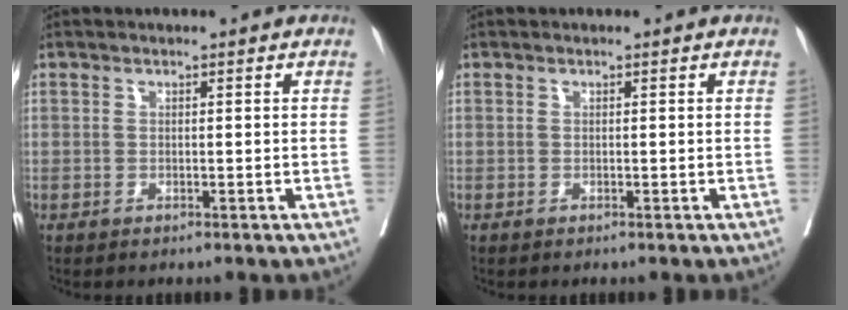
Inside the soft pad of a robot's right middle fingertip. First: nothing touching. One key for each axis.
{"total": 0.0}